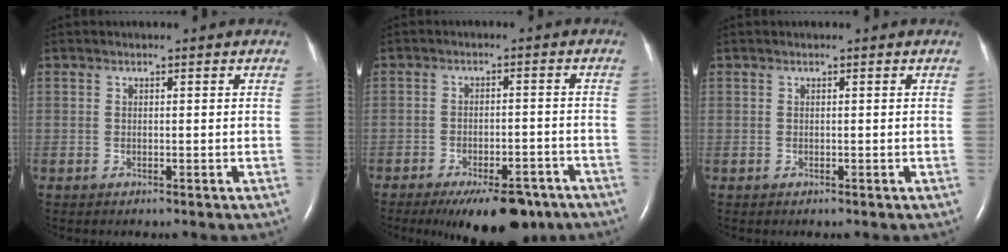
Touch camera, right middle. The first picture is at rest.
{"total": 11.2, "force": [-8.4, 4.0, 6.4], "torque": [-0.084, -0.003, -0.123]}
{"total": 0.0}